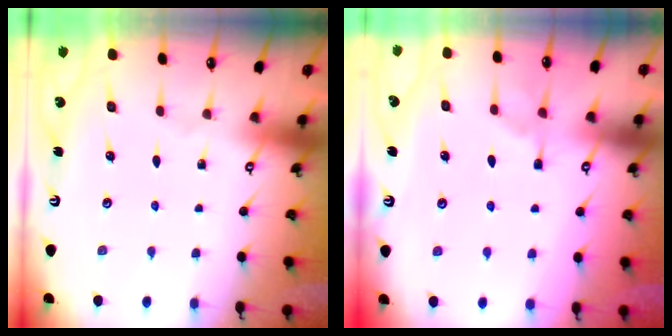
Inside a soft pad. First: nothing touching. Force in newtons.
{"total": 1.7, "press": 1.4, "slide": 0.9}